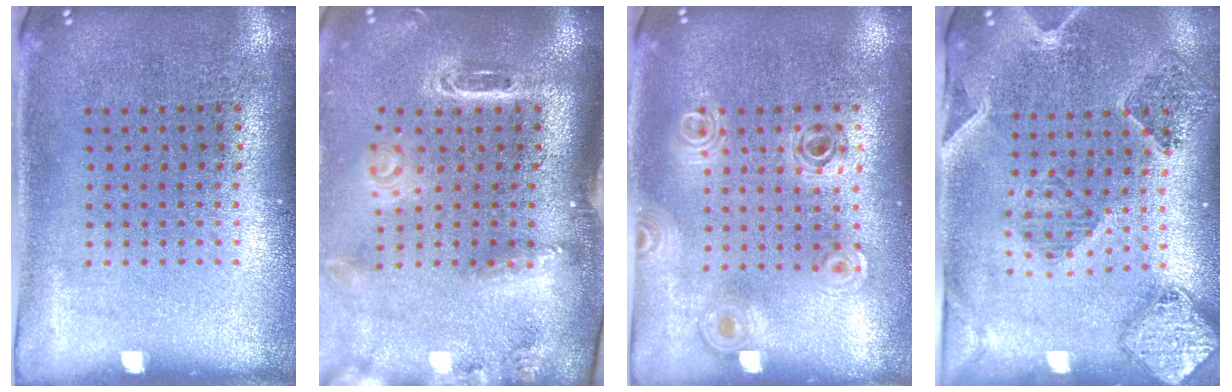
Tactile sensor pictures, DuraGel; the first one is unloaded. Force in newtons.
{"total": 3.0, "press": 2.1, "slide": 2.1}
{"total": 0.9, "press": 0.9, "slide": 0.1}
{"total": 1.4, "press": 1.4, "slide": 0.3}